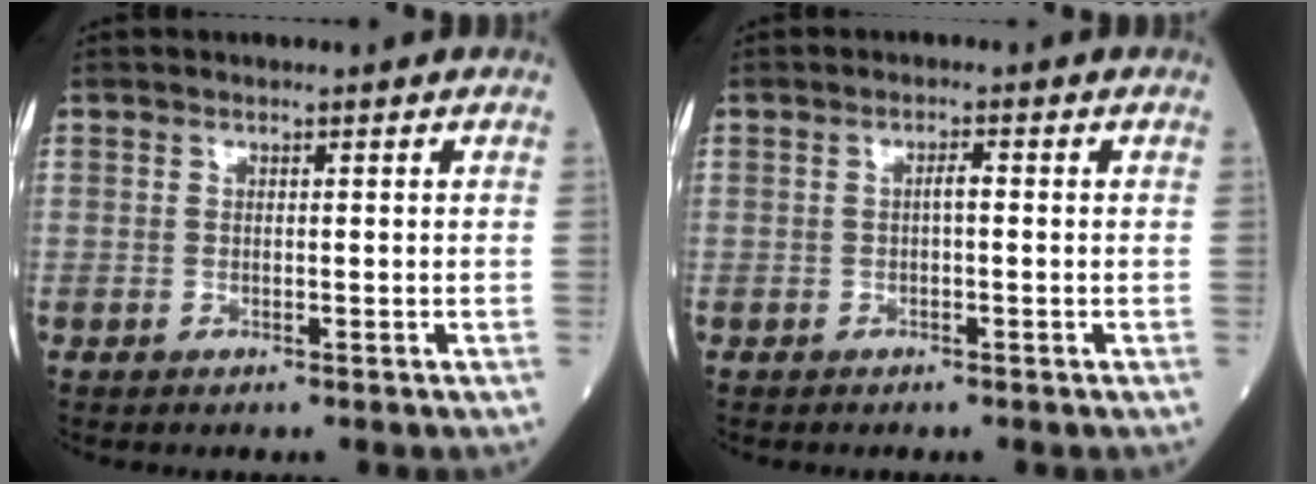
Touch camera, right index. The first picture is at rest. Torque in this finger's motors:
{"motor_torque": [0.30, 0.03, 0.15, 0.04]}